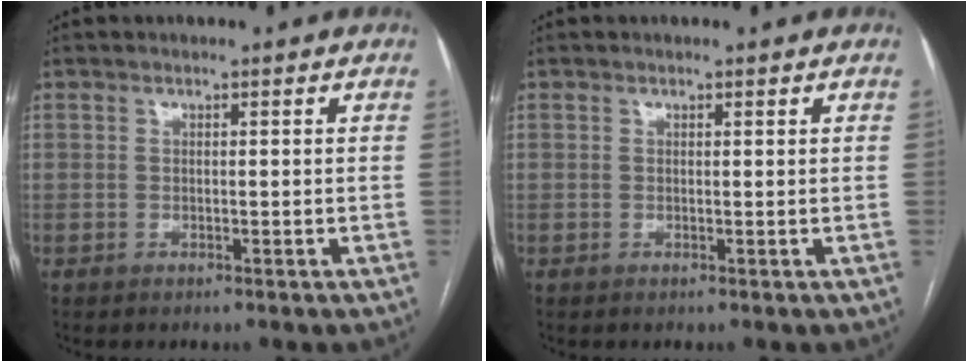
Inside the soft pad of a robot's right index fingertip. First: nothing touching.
{"total": 0.0}